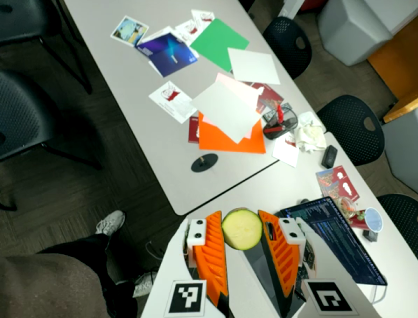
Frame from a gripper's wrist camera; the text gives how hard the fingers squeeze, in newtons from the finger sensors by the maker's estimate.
{"total": 8.3, "left": 8.1, "right": 8.4}